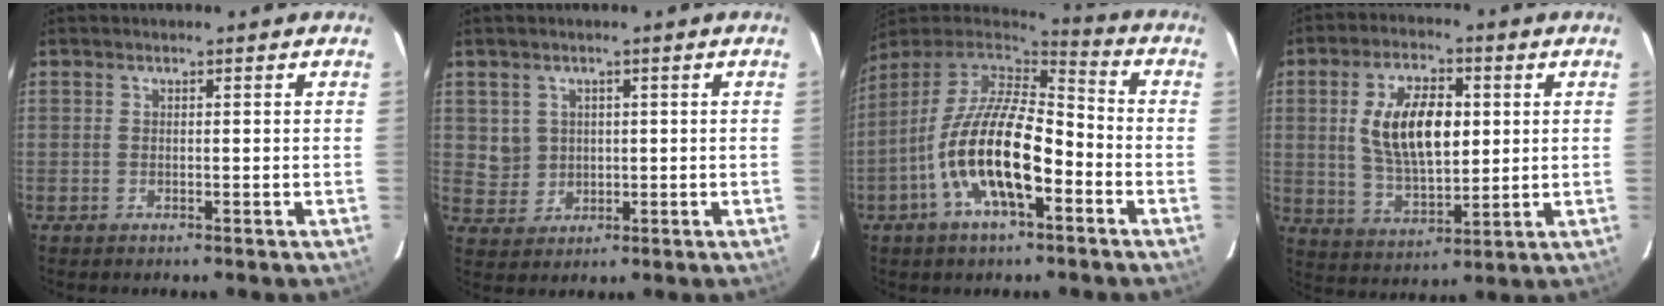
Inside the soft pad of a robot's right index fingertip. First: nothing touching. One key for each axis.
{"total": 4.6, "fx": 1.1, "fy": 4.4, "fz": 0.9, "tx": -0.018, "ty": 0.010, "tz": 0.031}
{"total": 18.0, "fx": -6.6, "fy": 6.8, "fz": 15.3, "tx": -0.300, "ty": -0.012, "tz": -0.128}
{"total": 13.4, "fx": 2.2, "fy": 6.6, "fz": 11.5, "tx": -0.211, "ty": 0.006, "tz": 0.050}